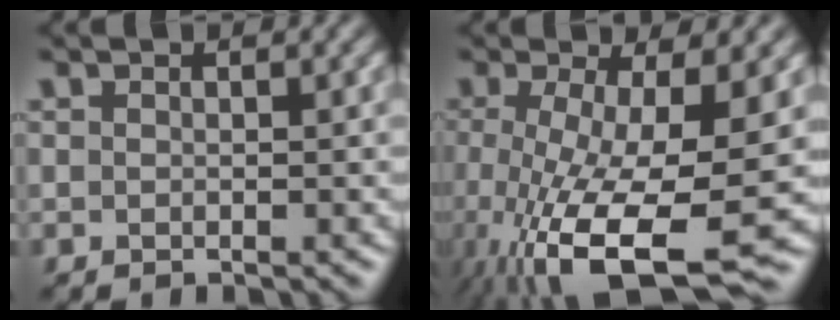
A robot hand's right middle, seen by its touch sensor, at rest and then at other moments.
{"total": 12.7, "force": [-4.1, 4.1, 11.3], "torque": [-0.211, -0.036, -0.062]}